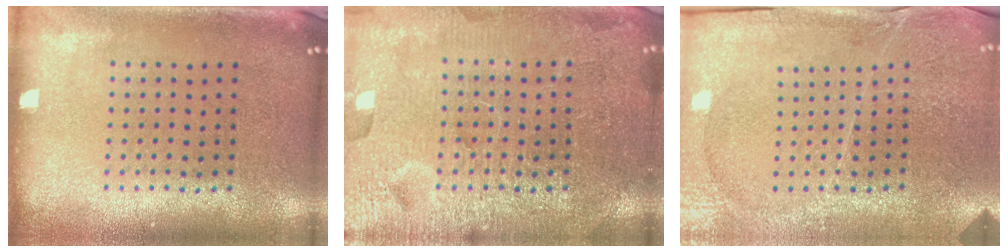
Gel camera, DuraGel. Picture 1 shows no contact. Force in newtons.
{"total": 7.1, "press": 7.0, "slide": 0.8}
{"total": 3.7, "press": 3.5, "slide": 1.0}